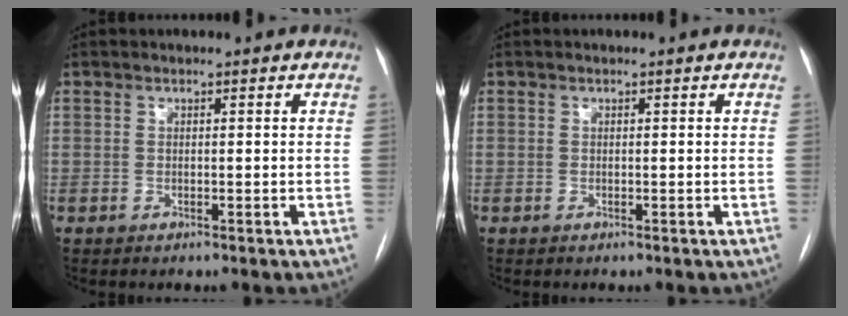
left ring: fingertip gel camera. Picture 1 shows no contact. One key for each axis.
{"total": 0.0}